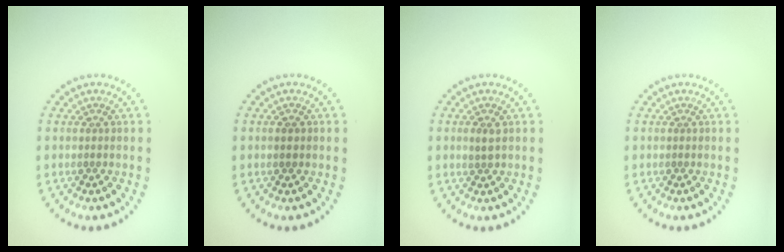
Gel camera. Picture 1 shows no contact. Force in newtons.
{"total": 1.1, "press": 1.1, "slide": 0.1}
{"total": 1.2, "press": 1.1, "slide": 0.2}
{"total": 0.0}